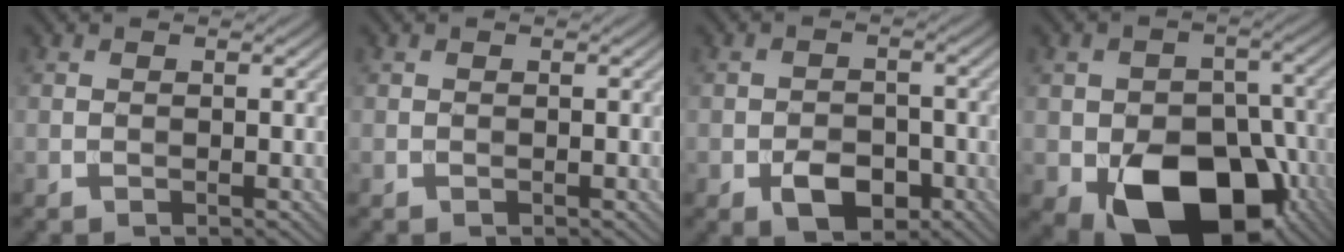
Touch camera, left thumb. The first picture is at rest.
{"total": 0.0}
{"total": 3.9, "force": [-2.0, 2.5, 2.3], "torque": [-0.038, -0.001, -0.037]}
{"total": 14.7, "force": [-6.8, 9.7, 8.8], "torque": [-0.126, -0.032, -0.112]}